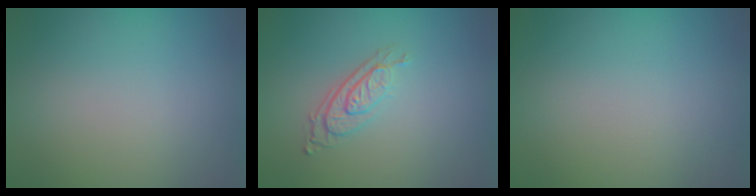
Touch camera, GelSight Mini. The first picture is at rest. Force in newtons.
{"total": 2.9, "press": 2.1, "slide": 2.1}
{"total": 0.0}